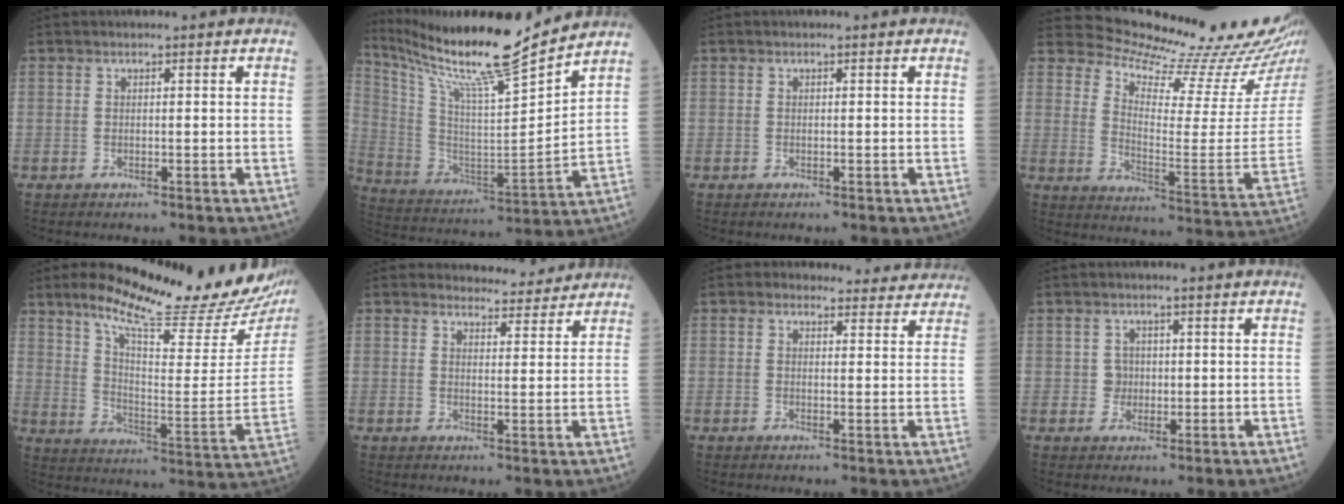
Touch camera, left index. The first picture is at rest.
{"total": 20.4, "force": [18.1, -0.9, 9.3], "torque": [-0.185, -0.034, 0.313]}
{"total": 0.0}
{"total": 19.5, "force": [19.0, -0.5, 4.6], "torque": [-0.086, -0.124, 0.244]}
{"total": 23.8, "force": [19.7, 2.5, 13.1], "torque": [-0.207, -0.053, 0.272]}
{"total": 4.9, "force": [4.8, 1.2, -0.1], "torque": [0.000, 0.001, 0.057]}
{"total": 7.4, "force": [6.8, 2.9, 0.3], "torque": [0.028, 0.011, 0.054]}
{"total": 2.1, "force": [0.1, 2.0, 0.4], "torque": [-0.005, 0.003, 0.001]}